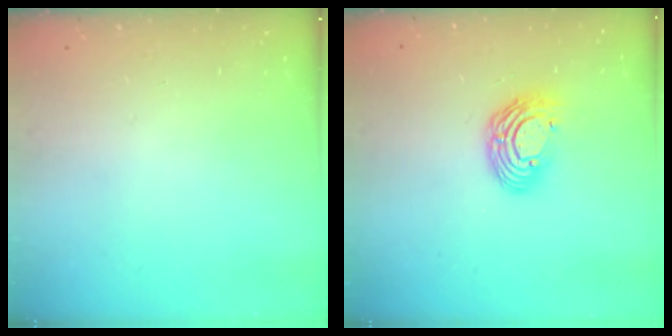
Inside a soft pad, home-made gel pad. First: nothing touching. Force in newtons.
{"total": 10.9, "press": 10.9, "slide": 0.8}